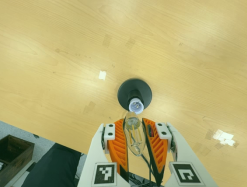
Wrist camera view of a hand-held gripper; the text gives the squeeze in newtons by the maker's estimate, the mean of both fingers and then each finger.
{"total": 22.4, "left": 25.0, "right": 19.9}